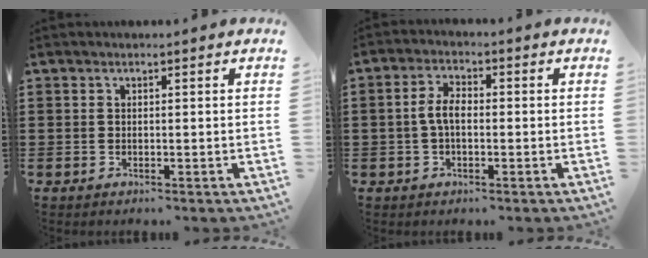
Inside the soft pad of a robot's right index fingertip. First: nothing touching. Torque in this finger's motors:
{"motor_torque": [0.97, -0.35, 0.35, 0.12]}